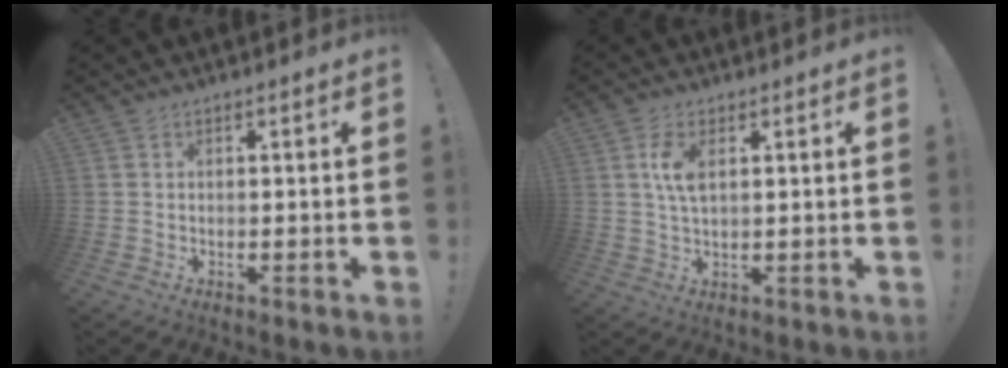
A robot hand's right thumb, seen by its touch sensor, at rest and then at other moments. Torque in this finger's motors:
{"motor_torque": [0.00, 0.07, 0.31, -0.03, 0.21]}